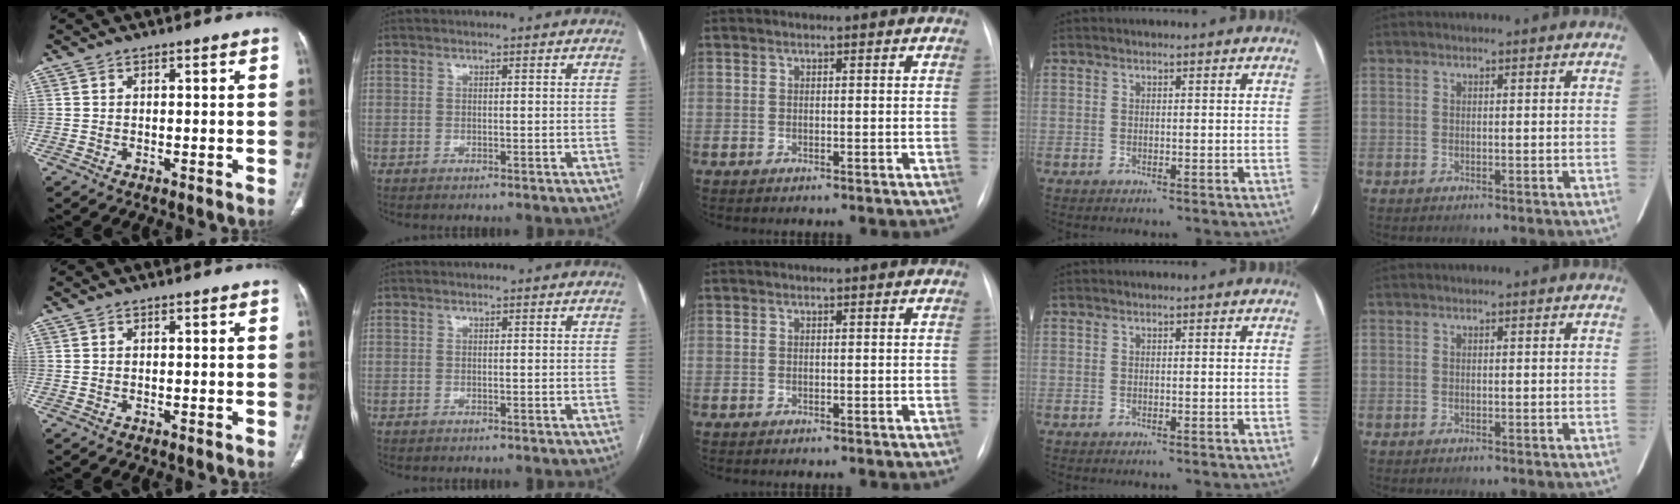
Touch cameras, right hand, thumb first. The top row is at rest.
{}